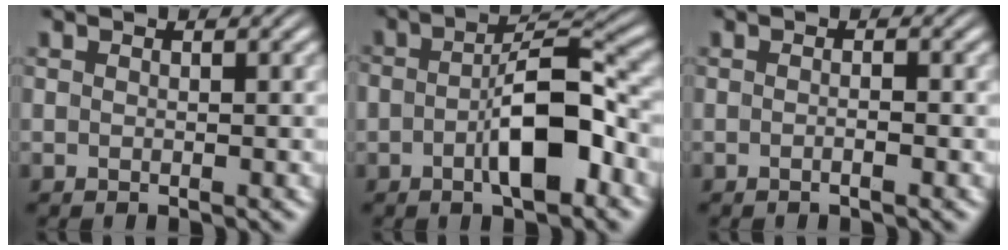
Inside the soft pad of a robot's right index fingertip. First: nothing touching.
{"total": 6.1, "force": [-1.6, 2.1, 5.5], "torque": [-0.089, -0.004, -0.027]}
{"total": 0.7, "force": [-0.5, 0.0, 0.5], "torque": [-0.007, 0.006, -0.014]}